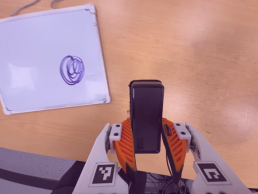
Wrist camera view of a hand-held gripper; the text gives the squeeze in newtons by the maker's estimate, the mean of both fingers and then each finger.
{"total": 5.0, "left": 3.5, "right": 6.5}